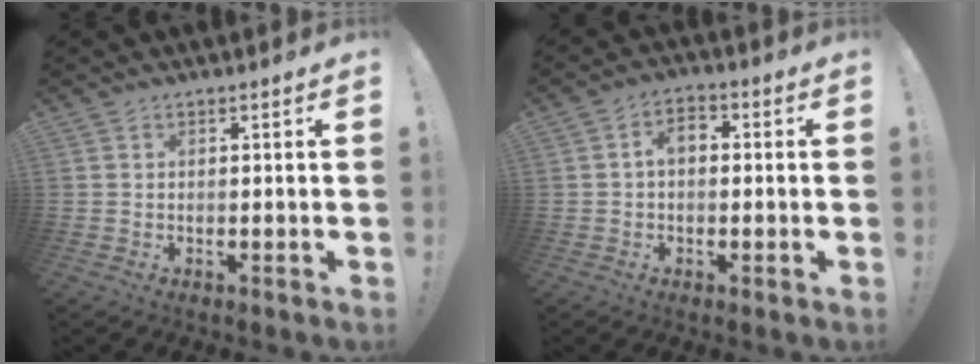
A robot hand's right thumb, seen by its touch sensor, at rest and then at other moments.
{"total": 4.9, "force": [0.5, 3.4, 3.6], "torque": [-0.062, 0.006, 0.008]}